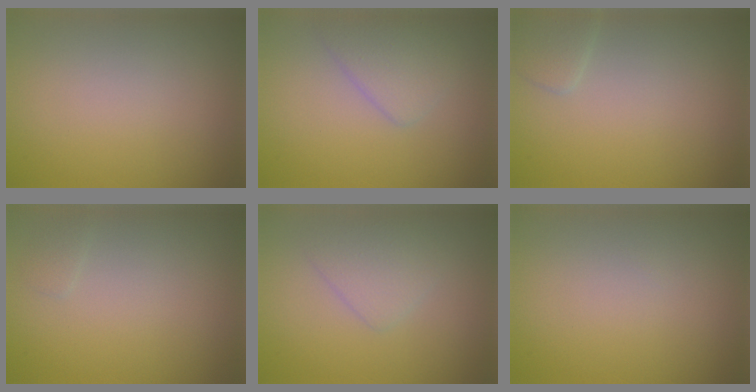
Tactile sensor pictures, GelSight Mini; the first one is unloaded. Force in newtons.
{"total": 2.4, "press": 2.4, "slide": 0.1}
{"total": 1.4, "press": 1.4, "slide": 0.1}
{"total": 0.6, "press": 0.6, "slide": 0.0}
{"total": 2.2, "press": 2.2, "slide": 0.1}
{"total": 0.0}